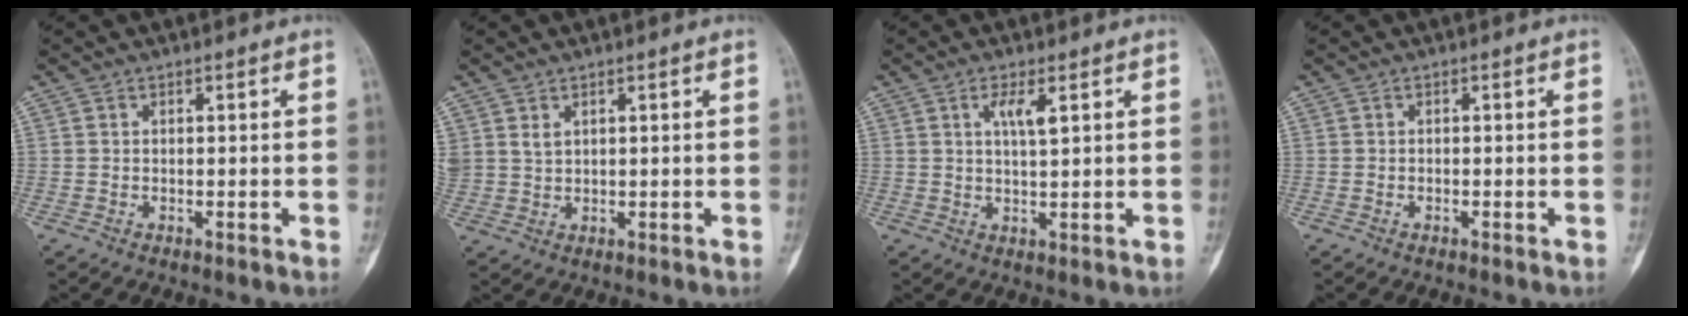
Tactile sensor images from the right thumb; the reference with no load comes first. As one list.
[{"total": 2.5, "force": [1.5, 1.5, 1.3], "torque": [-0.023, -0.006, 0.039]}, {"total": 3.9, "force": [1.6, 0.9, 3.5], "torque": [-0.063, -0.011, 0.030]}, {"total": 0.0}]